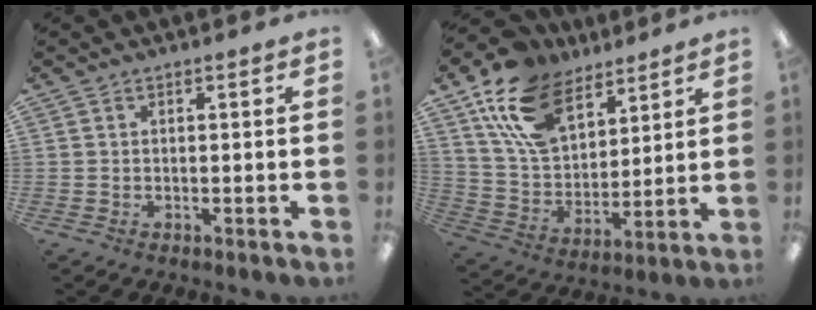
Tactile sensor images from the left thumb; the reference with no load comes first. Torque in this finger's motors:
{"motor_torque": [0.93, 0.92, 1.36, -1.42, 0.33]}